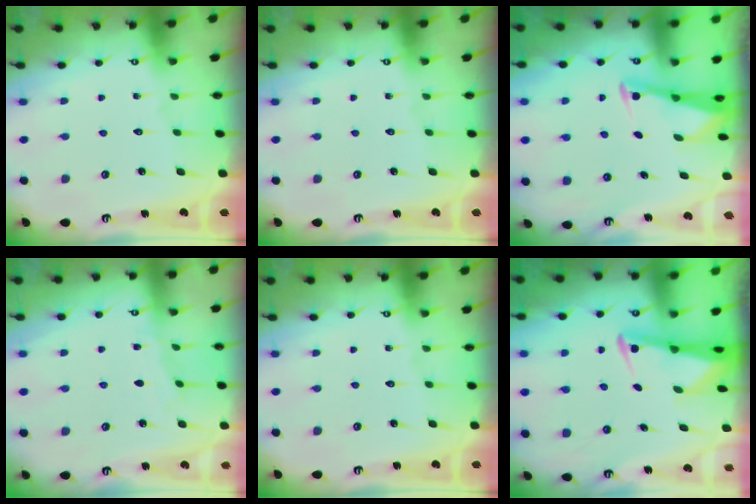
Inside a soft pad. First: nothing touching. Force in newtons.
{"total": 0.0}
{"total": 2.9, "press": 2.9, "slide": 0.3}
{"total": 3.4, "press": 3.4, "slide": 0.5}
{"total": 0.0}
{"total": 2.7, "press": 2.6, "slide": 0.6}